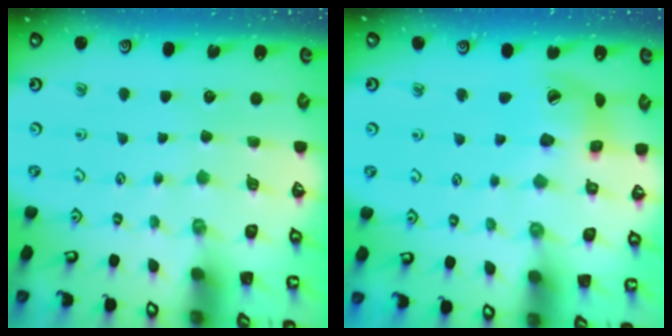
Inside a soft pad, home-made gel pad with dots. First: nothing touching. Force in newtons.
{"total": 12.4, "press": 12.3, "slide": 1.6}